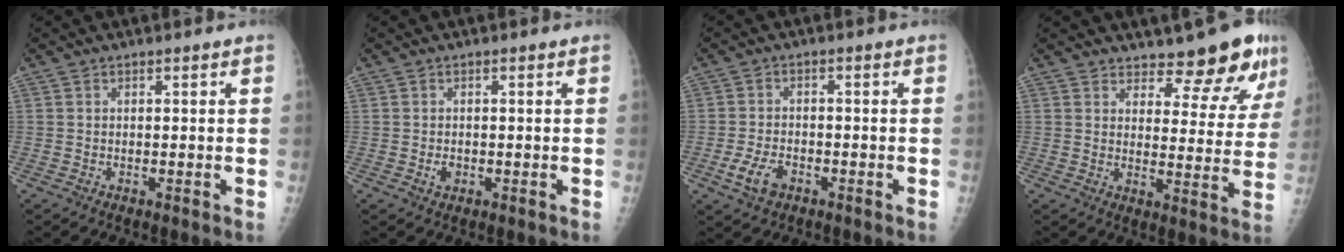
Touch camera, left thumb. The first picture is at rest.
{"total": 1.1, "force": [-0.1, 0.8, 0.8], "torque": [-0.006, 0.000, -0.001]}
{"total": 5.1, "force": [-2.5, 3.1, 3.2], "torque": [-0.062, 0.011, -0.045]}
{"total": 10.9, "force": [8.8, 3.5, 5.4], "torque": [-0.035, -0.068, 0.110]}